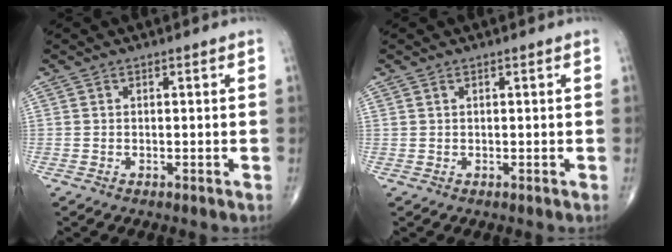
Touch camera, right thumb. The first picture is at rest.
{"total": 0.0}